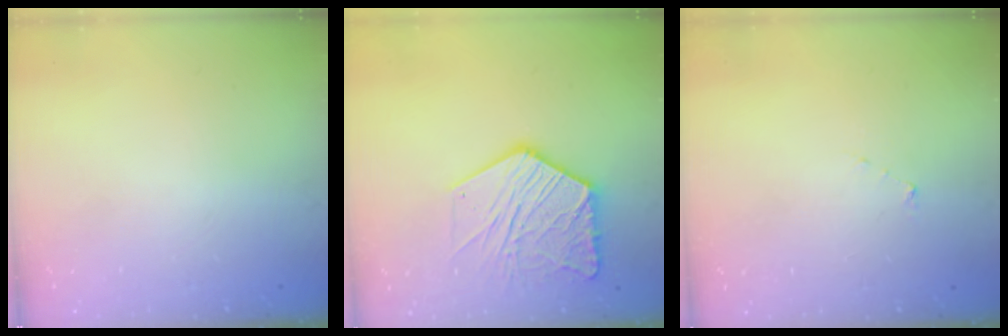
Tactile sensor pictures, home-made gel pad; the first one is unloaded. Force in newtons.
{"total": 16.1, "press": 16.0, "slide": 1.3}
{"total": 3.2, "press": 3.2, "slide": 0.3}